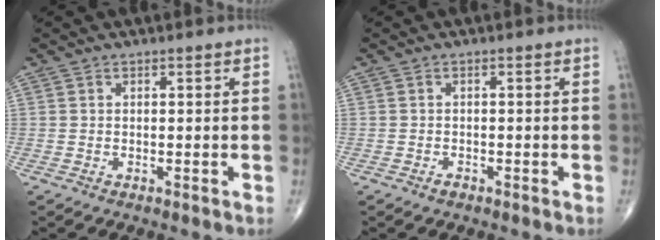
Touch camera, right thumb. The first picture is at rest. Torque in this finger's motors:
{"motor_torque": [-0.07, -0.14, -0.05, 0.00, 0.02]}